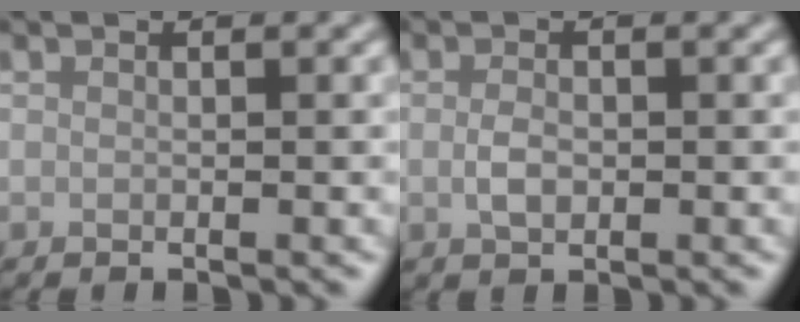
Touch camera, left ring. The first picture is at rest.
{"total": 1.7, "force": [-0.1, 1.1, 1.4], "torque": [-0.030, 0.001, -0.003]}